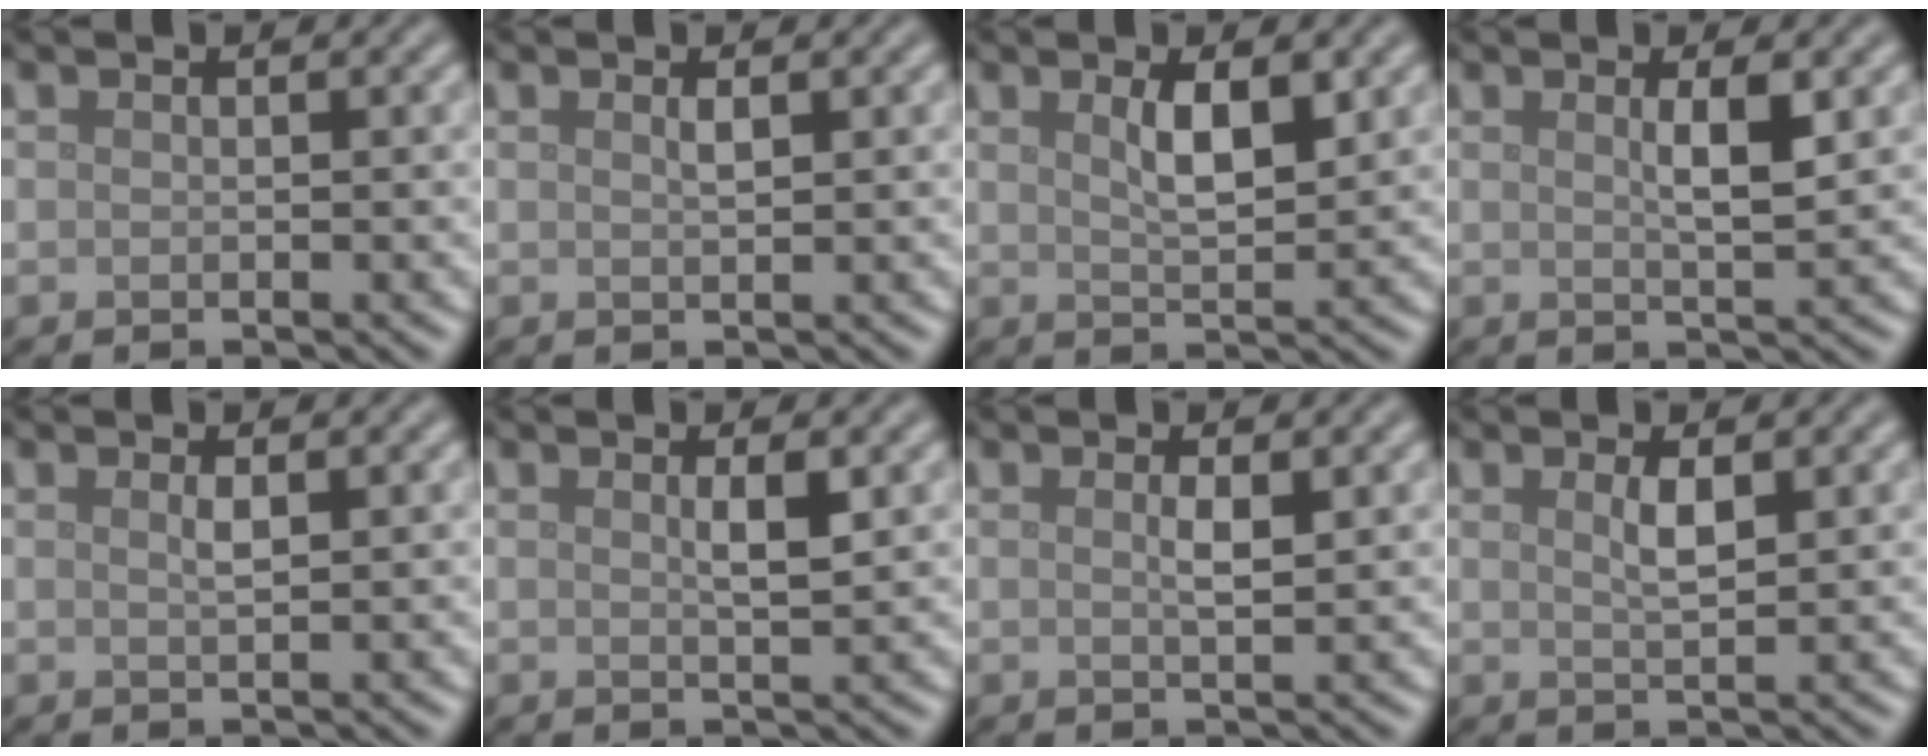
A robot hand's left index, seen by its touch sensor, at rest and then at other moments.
{"total": 0.8, "force": [0.4, 0.1, 0.6], "torque": [-0.012, 0.000, 0.007]}
{"total": 3.2, "force": [1.3, 0.9, 2.8], "torque": [-0.048, 0.000, 0.024]}
{"total": 2.3, "force": [0.7, 0.4, 2.2], "torque": [-0.036, -0.001, 0.012]}
{"total": 0.9, "force": [0.4, 0.2, 0.8], "torque": [-0.014, 0.001, 0.006]}
{"total": 1.7, "force": [0.6, 0.2, 1.5], "torque": [-0.027, -0.001, 0.008]}
{"total": 1.3, "force": [0.4, 0.2, 1.2], "torque": [-0.022, 0.000, 0.005]}
{"total": 1.7, "force": [0.8, 0.4, 1.5], "torque": [-0.029, -0.001, 0.013]}